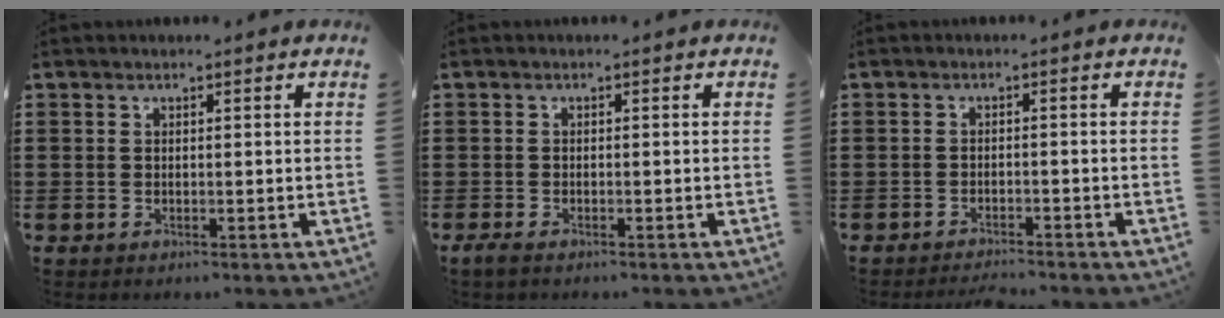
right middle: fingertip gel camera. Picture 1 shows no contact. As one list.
[{"total": 0.9, "force": [-0.7, 0.3, 0.5], "torque": [-0.012, -0.002, -0.014]}, {"total": 1.9, "force": [-1.9, 0.0, 0.2], "torque": [-0.008, 0.001, -0.038]}]